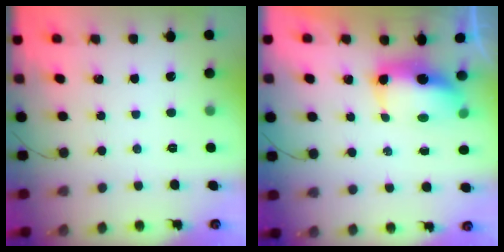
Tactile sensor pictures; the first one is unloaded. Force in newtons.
{"total": 8.1, "press": 8.0, "slide": 1.5}